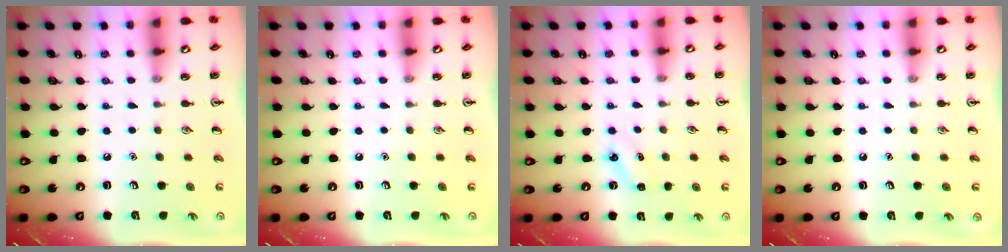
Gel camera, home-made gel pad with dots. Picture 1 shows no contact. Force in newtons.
{"total": 0.0}
{"total": 3.8, "press": 3.6, "slide": 1.3}
{"total": 0.0}